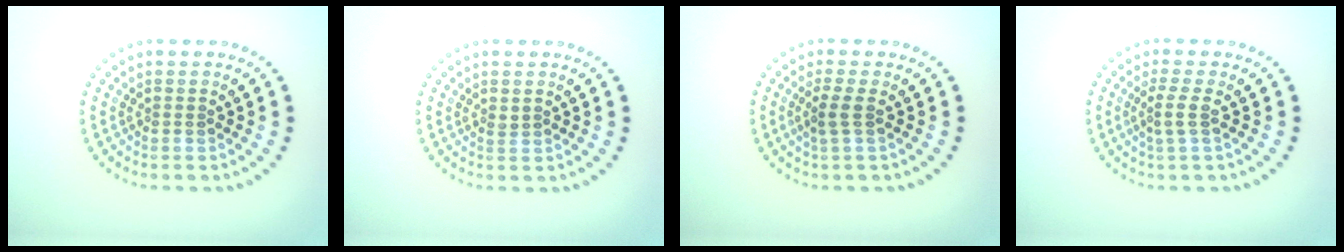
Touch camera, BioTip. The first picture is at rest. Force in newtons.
{"total": 0.6, "press": 0.4, "slide": 0.4}
{"total": 1.6, "press": 1.3, "slide": 0.9}
{"total": 1.8, "press": 1.4, "slide": 1.2}